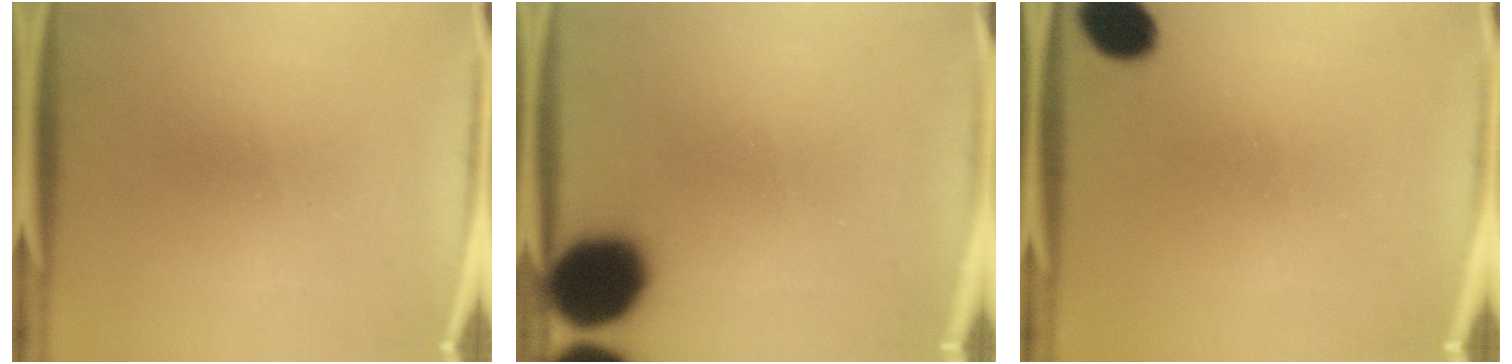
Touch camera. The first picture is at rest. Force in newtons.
{"total": 16.4}
{"total": 8.0}